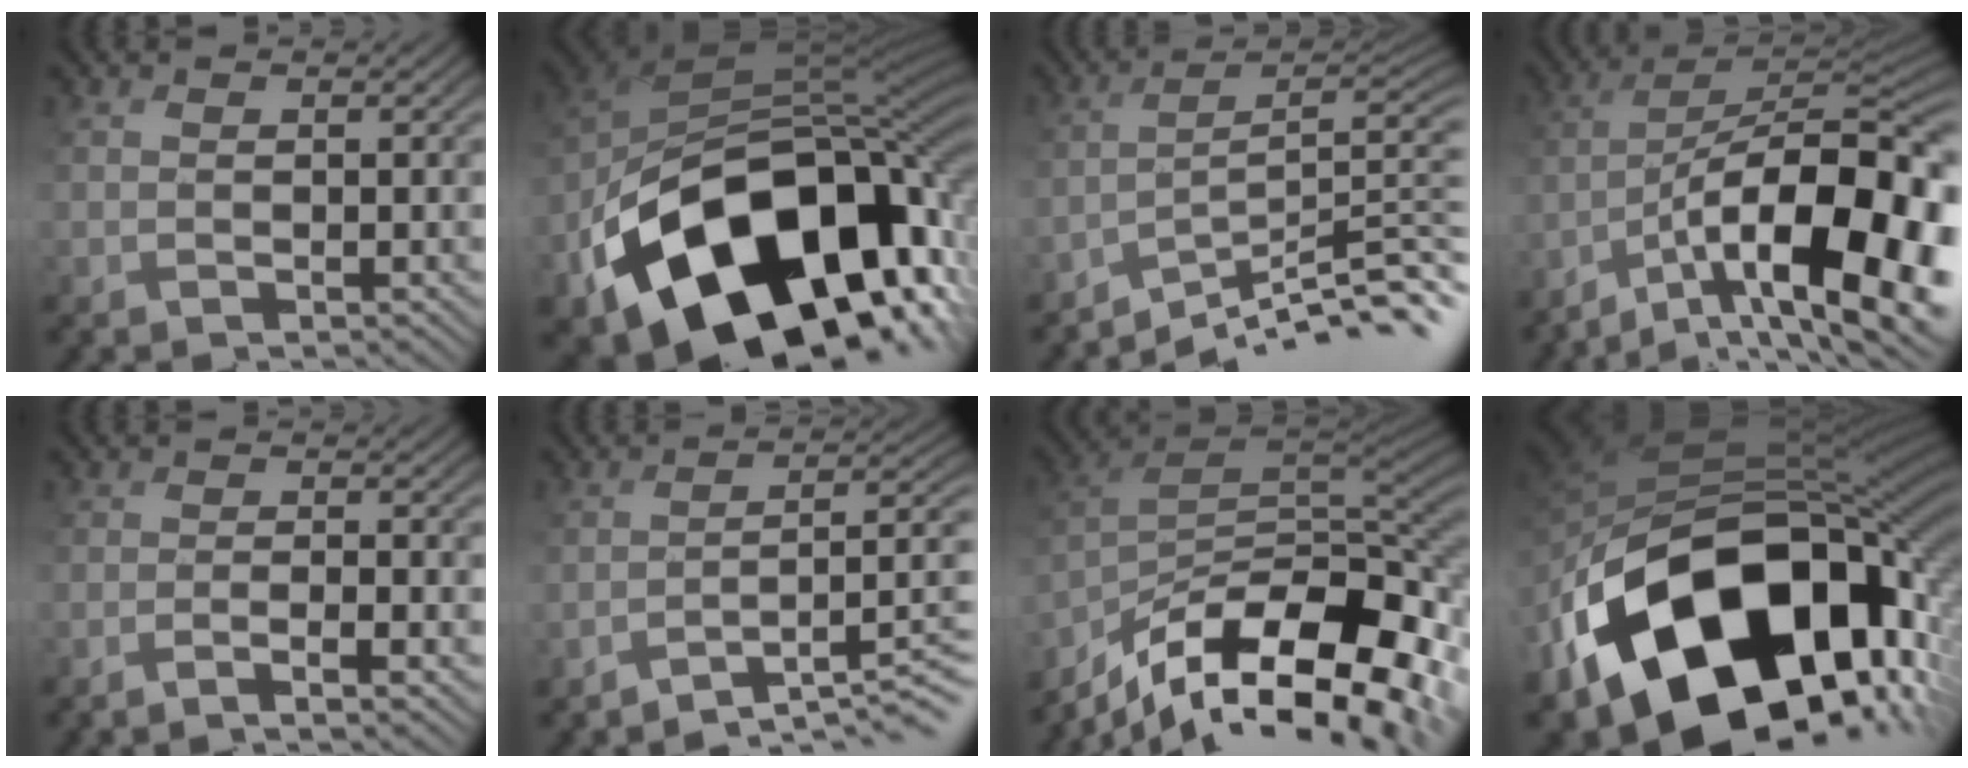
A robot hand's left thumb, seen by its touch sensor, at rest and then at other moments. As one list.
[{"total": 19.4, "force": [-9.9, 12.1, 11.4], "torque": [-0.207, -0.042, -0.149]}, {"total": 10.6, "force": [-7.8, 1.8, 7.0], "torque": [-0.099, 0.008, -0.123]}, {"total": 18.1, "force": [-9.2, 6.9, 14.0], "torque": [-0.216, -0.019, -0.145]}, {"total": 3.6, "force": [-2.5, 0.5, 2.5], "torque": [-0.035, 0.011, -0.053]}, {"total": 7.1, "force": [-4.5, 1.9, 5.1], "torque": [-0.068, 0.006, -0.068]}, {"total": 16.1, "force": [-10.3, 6.8, 10.3], "torque": [-0.229, -0.020, -0.164]}, {"total": 19.4, "force": [-7.0, 12.8, 12.8], "torque": [-0.252, -0.019, -0.104]}]